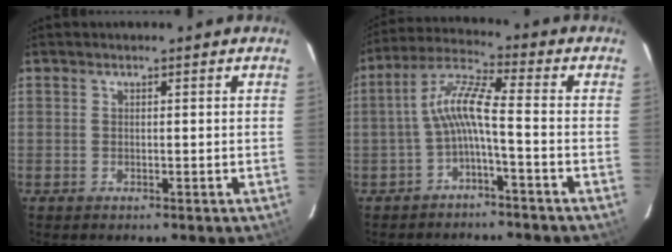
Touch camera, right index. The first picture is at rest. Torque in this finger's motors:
{"motor_torque": [0.92, -0.50, 0.67, 0.18]}